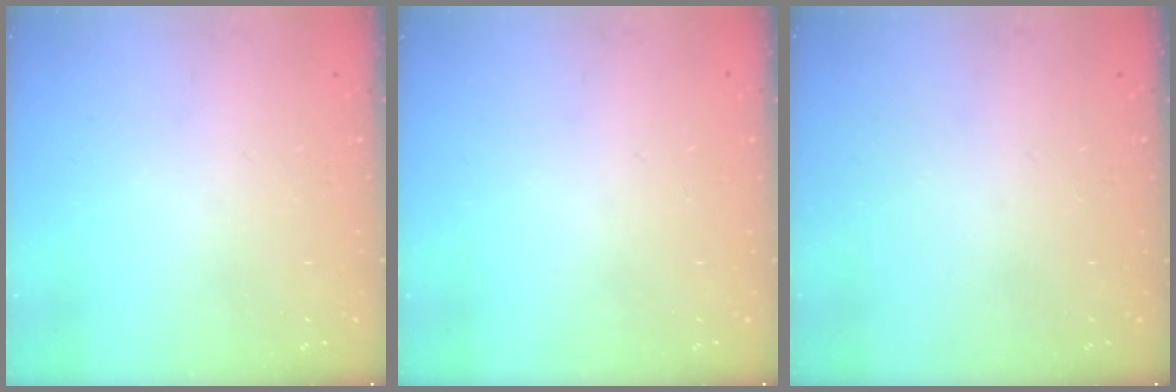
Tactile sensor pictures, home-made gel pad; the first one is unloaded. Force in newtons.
{"total": 0.0}
{"total": 0.0}